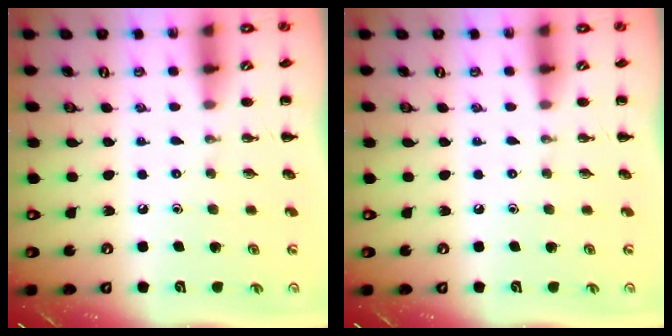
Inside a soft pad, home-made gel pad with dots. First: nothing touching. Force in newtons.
{"total": 0.0}